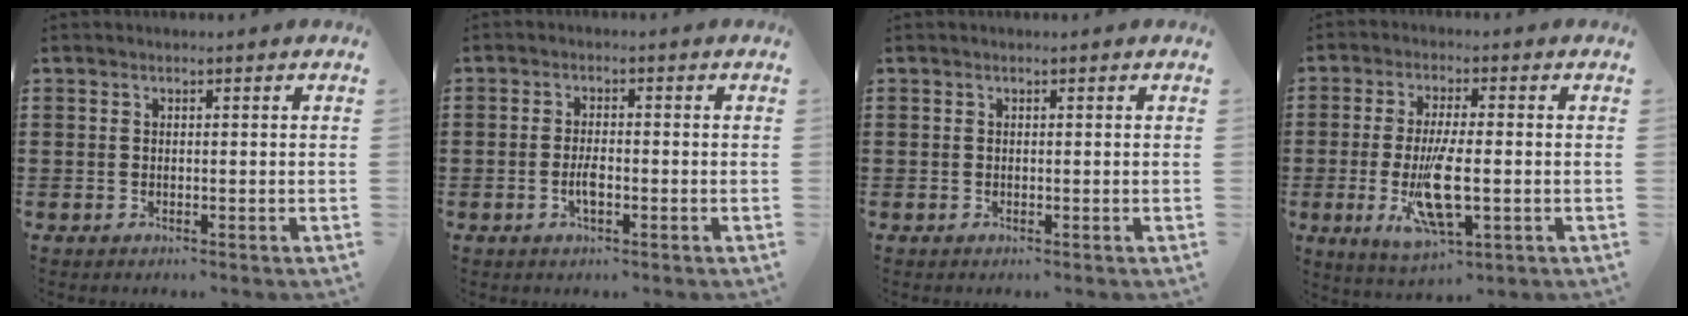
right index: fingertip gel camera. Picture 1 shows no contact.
{"total": 2.8, "force": [-0.9, 0.9, 2.5], "torque": [-0.052, -0.001, -0.019]}
{"total": 0.0}
{"total": 9.7, "force": [-2.1, 2.9, 9.0], "torque": [-0.186, -0.018, -0.035]}